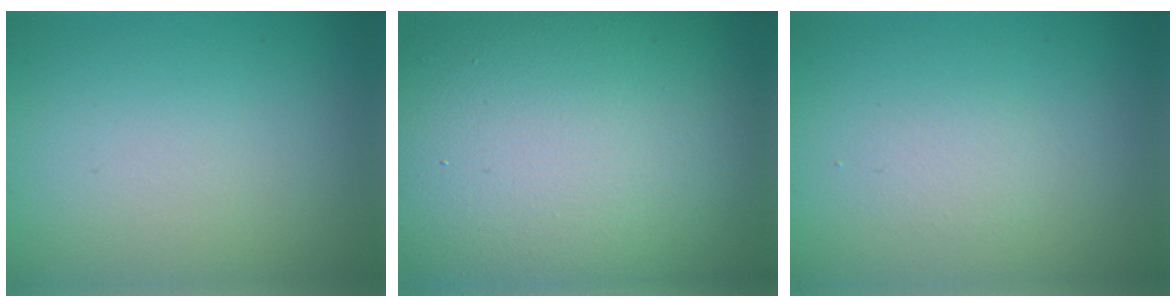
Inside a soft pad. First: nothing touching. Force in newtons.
{"total": 18.0, "press": 17.9, "slide": 1.2}
{"total": 0.9, "press": 0.9, "slide": 0.2}